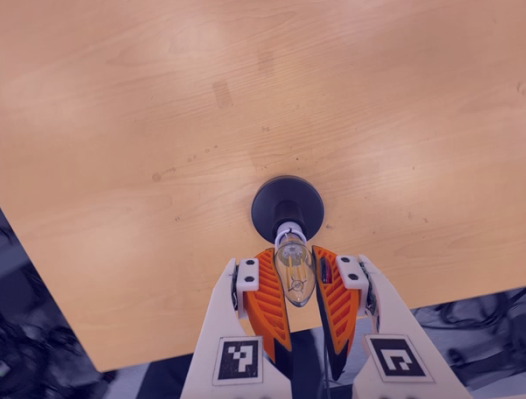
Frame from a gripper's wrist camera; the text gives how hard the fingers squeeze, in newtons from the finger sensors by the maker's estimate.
{"total": 22.5, "left": 25.4, "right": 19.5}